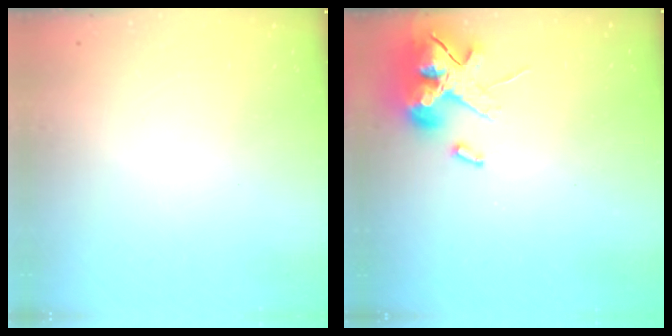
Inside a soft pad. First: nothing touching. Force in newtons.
{"total": 13.7, "press": 13.5, "slide": 2.3}